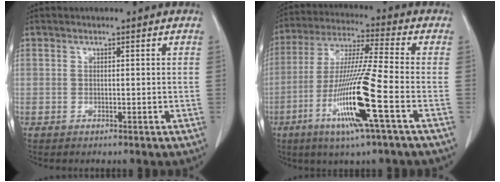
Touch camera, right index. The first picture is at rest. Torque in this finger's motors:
{"motor_torque": [2.07, -0.07, 1.05, 0.18]}